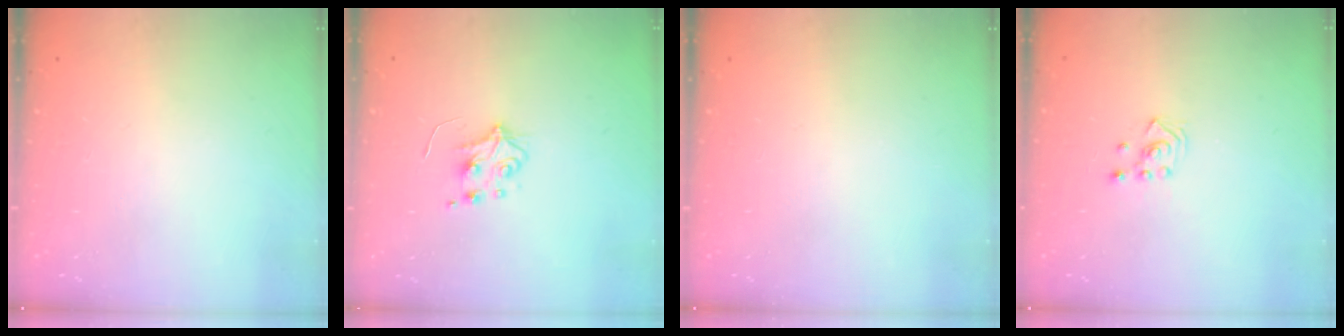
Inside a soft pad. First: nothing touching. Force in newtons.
{"total": 4.9, "press": 4.8, "slide": 0.5}
{"total": 0.0}
{"total": 2.6, "press": 2.4, "slide": 0.9}